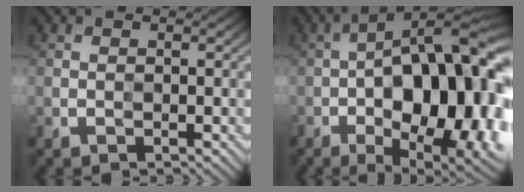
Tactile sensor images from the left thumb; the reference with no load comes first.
{"total": 19.1, "force": [-4.1, 8.6, 16.6], "torque": [-0.230, 0.024, -0.071]}